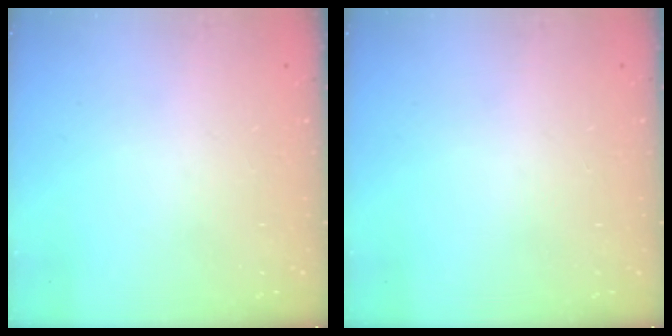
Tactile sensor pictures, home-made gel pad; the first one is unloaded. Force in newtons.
{"total": 0.0}